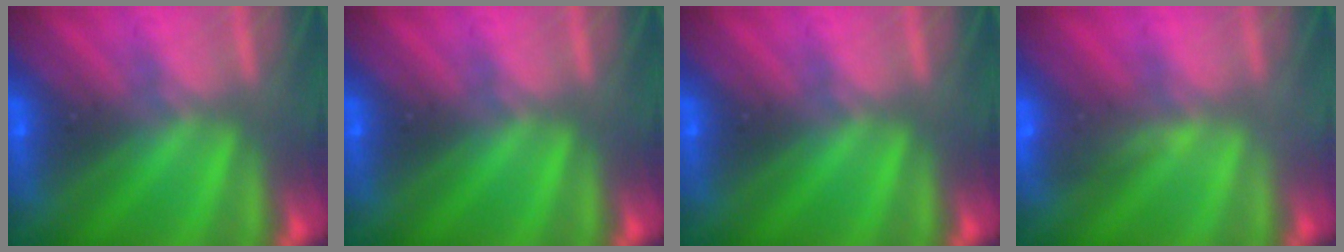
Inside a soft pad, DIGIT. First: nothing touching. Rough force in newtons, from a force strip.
{"total": 0.0}
{"total": 0.0}
{"total": 4.6}